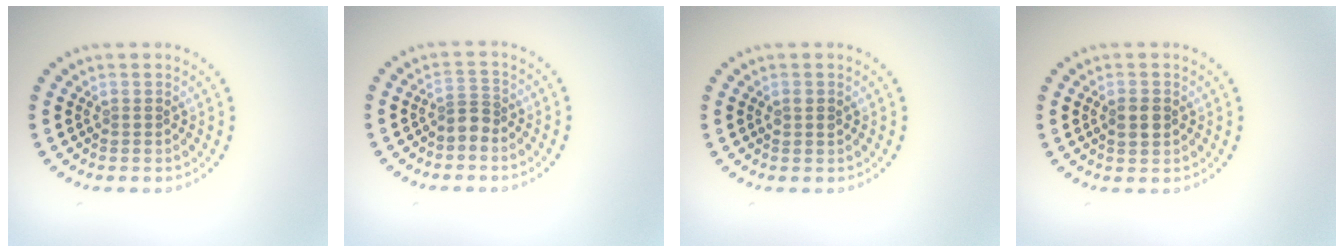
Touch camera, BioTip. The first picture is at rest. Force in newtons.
{"total": 2.0, "press": 1.5, "slide": 1.2}
{"total": 1.2, "press": 1.2, "slide": 0.1}
{"total": 1.9, "press": 1.9, "slide": 0.2}